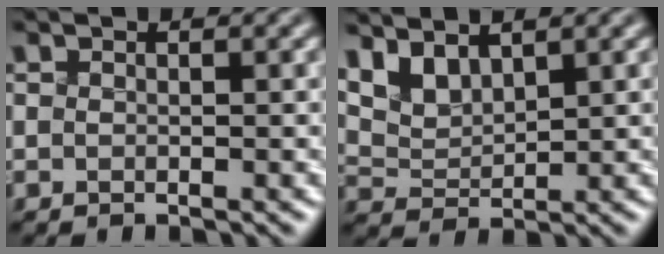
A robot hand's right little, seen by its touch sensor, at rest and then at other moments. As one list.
[{"total": 3.9, "force": [2.7, 1.9, 2.0], "torque": [-0.053, 0.003, 0.066]}]